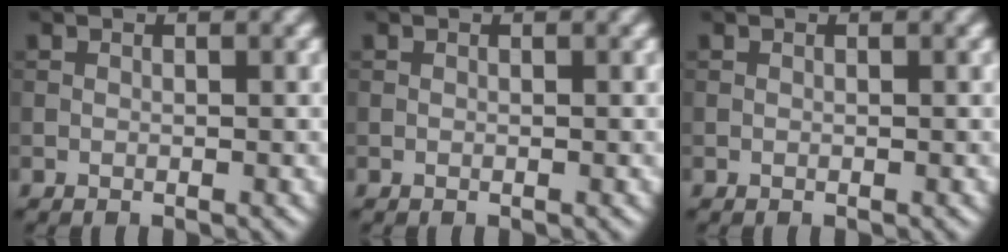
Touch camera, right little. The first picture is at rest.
{"total": 0.0}
{"total": 0.0}